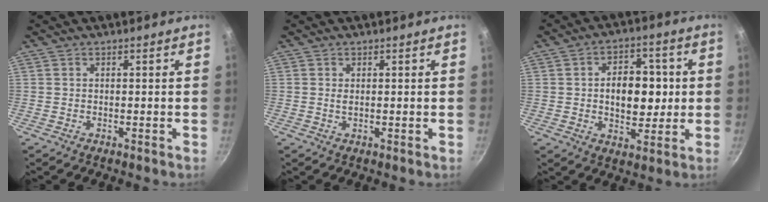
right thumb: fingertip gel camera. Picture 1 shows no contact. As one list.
[{"total": 0.8, "force": [0.2, 0.3, 0.7], "torque": [-0.015, -0.001, 0.002]}, {"total": 11.5, "force": [0.6, 7.5, 8.6], "torque": [-0.082, 0.006, 0.010]}]